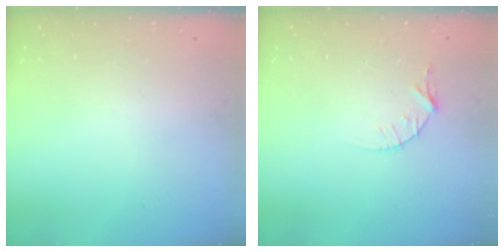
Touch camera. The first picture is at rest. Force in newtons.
{"total": 4.3, "press": 4.3, "slide": 0.5}